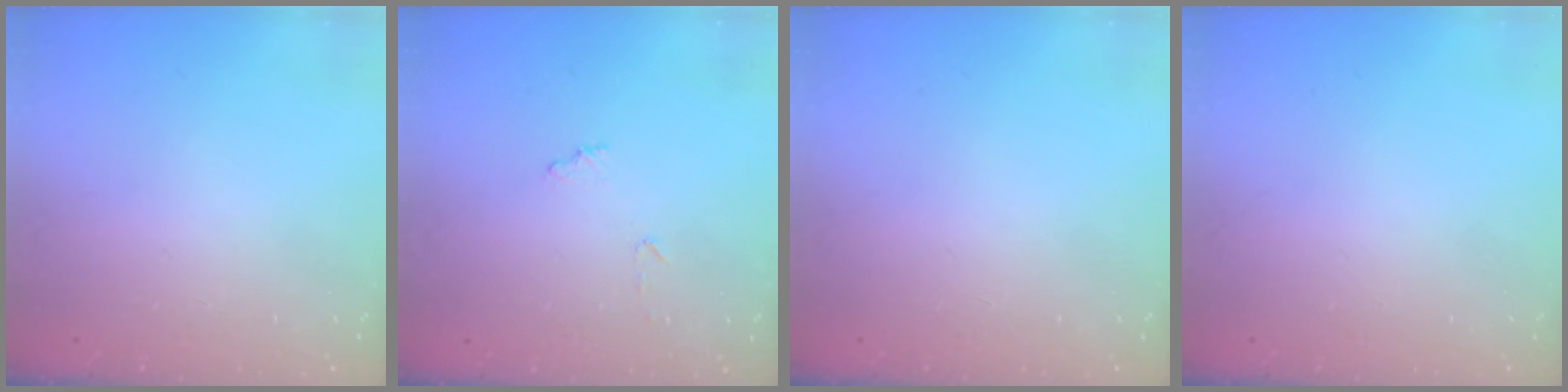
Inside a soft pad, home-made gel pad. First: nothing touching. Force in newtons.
{"total": 6.2, "press": 6.2, "slide": 0.3}
{"total": 0.0}
{"total": 0.0}